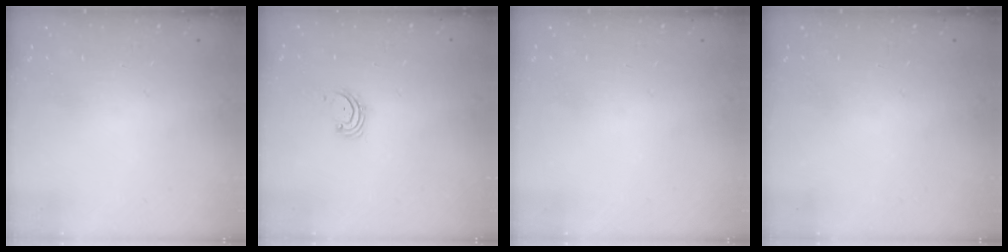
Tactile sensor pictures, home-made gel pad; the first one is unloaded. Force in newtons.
{"total": 2.1, "press": 2.1, "slide": 0.3}
{"total": 0.0}
{"total": 0.0}